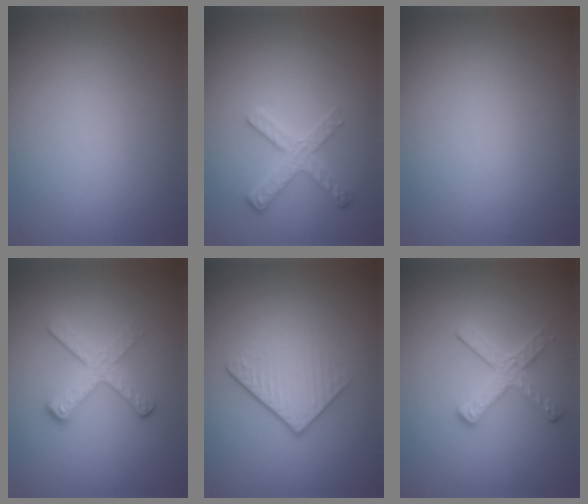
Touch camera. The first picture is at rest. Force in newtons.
{"total": 2.6, "press": 2.4, "slide": 1.2}
{"total": 0.0}
{"total": 3.5, "press": 2.4, "slide": 2.5}
{"total": 4.0, "press": 2.5, "slide": 3.2}
{"total": 2.8, "press": 2.7, "slide": 0.7}